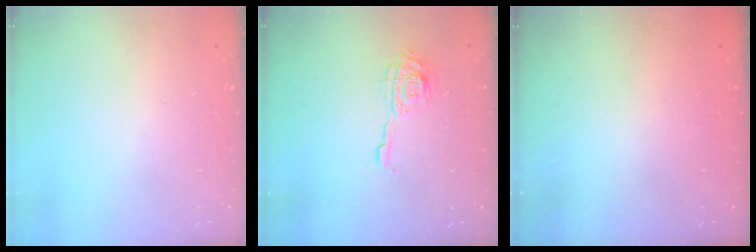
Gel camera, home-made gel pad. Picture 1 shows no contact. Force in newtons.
{"total": 9.5, "press": 9.4, "slide": 0.6}
{"total": 2.5, "press": 2.4, "slide": 0.8}